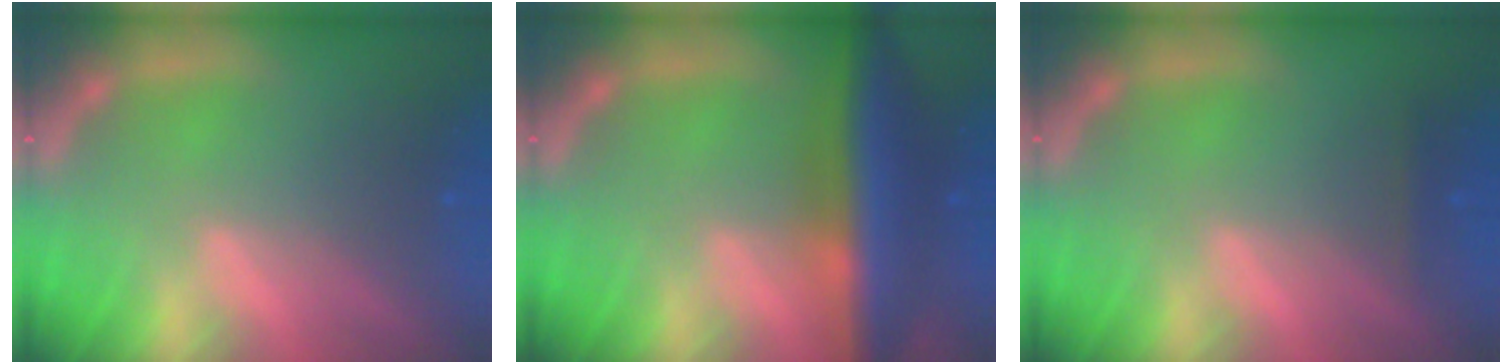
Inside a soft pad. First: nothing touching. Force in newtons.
{"total": 8.5}
{"total": 0.9}